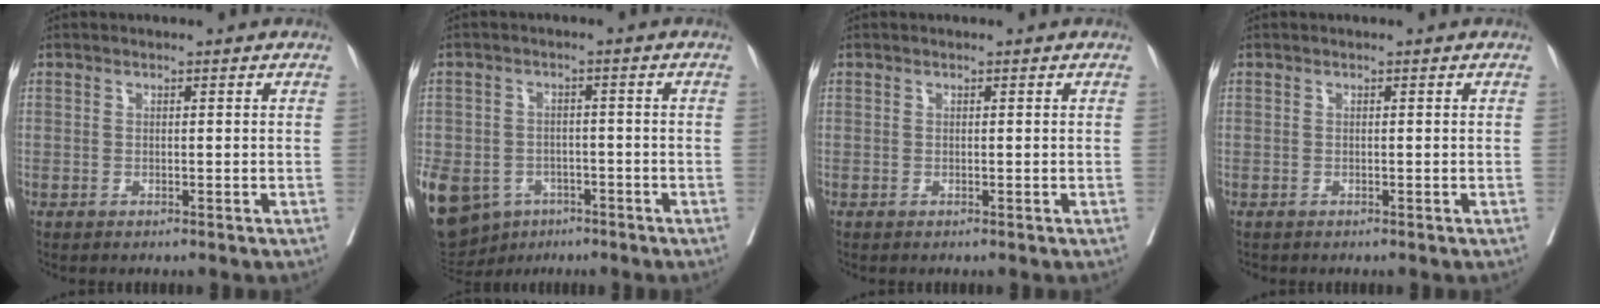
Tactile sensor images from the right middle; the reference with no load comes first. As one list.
[{"total": 22.4, "force": [-10.4, 17.2, 9.8], "torque": [-0.326, -0.019, -0.151]}, {"total": 0.0}, {"total": 0.0}]